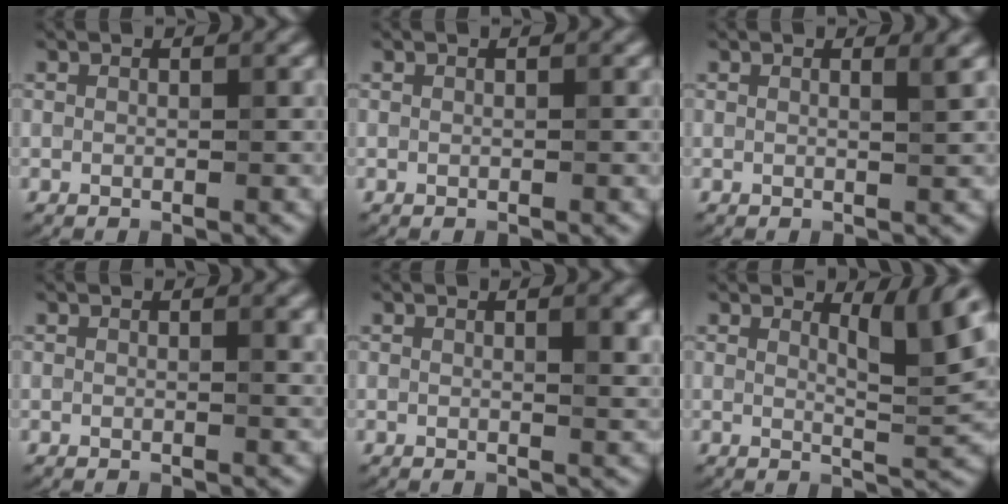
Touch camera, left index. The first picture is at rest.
{"total": 0.0}
{"total": 1.3, "force": [0.6, 0.4, 1.1], "torque": [-0.008, 0.003, 0.005]}
{"total": 1.1, "force": [0.4, 0.3, 0.9], "torque": [-0.010, -0.001, 0.004]}
{"total": 2.1, "force": [0.7, 0.6, 1.9], "torque": [-0.020, -0.001, 0.009]}
{"total": 4.3, "force": [2.2, 0.9, 3.6], "torque": [-0.055, -0.009, 0.034]}